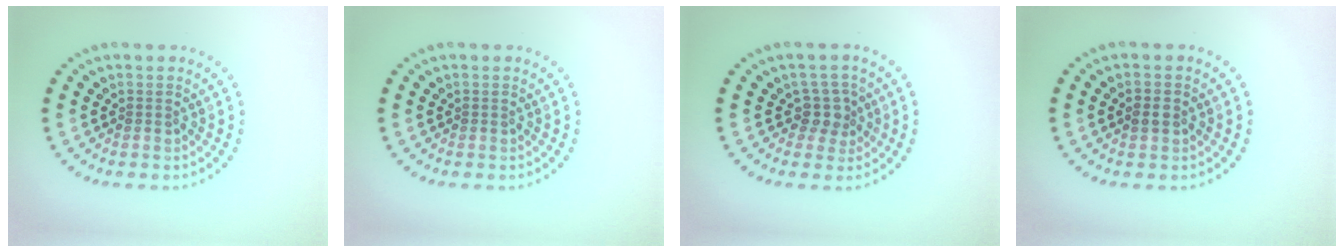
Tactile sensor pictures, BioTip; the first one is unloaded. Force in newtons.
{"total": 0.0}
{"total": 2.3, "press": 1.9, "slide": 1.3}
{"total": 1.4, "press": 1.4, "slide": 0.1}